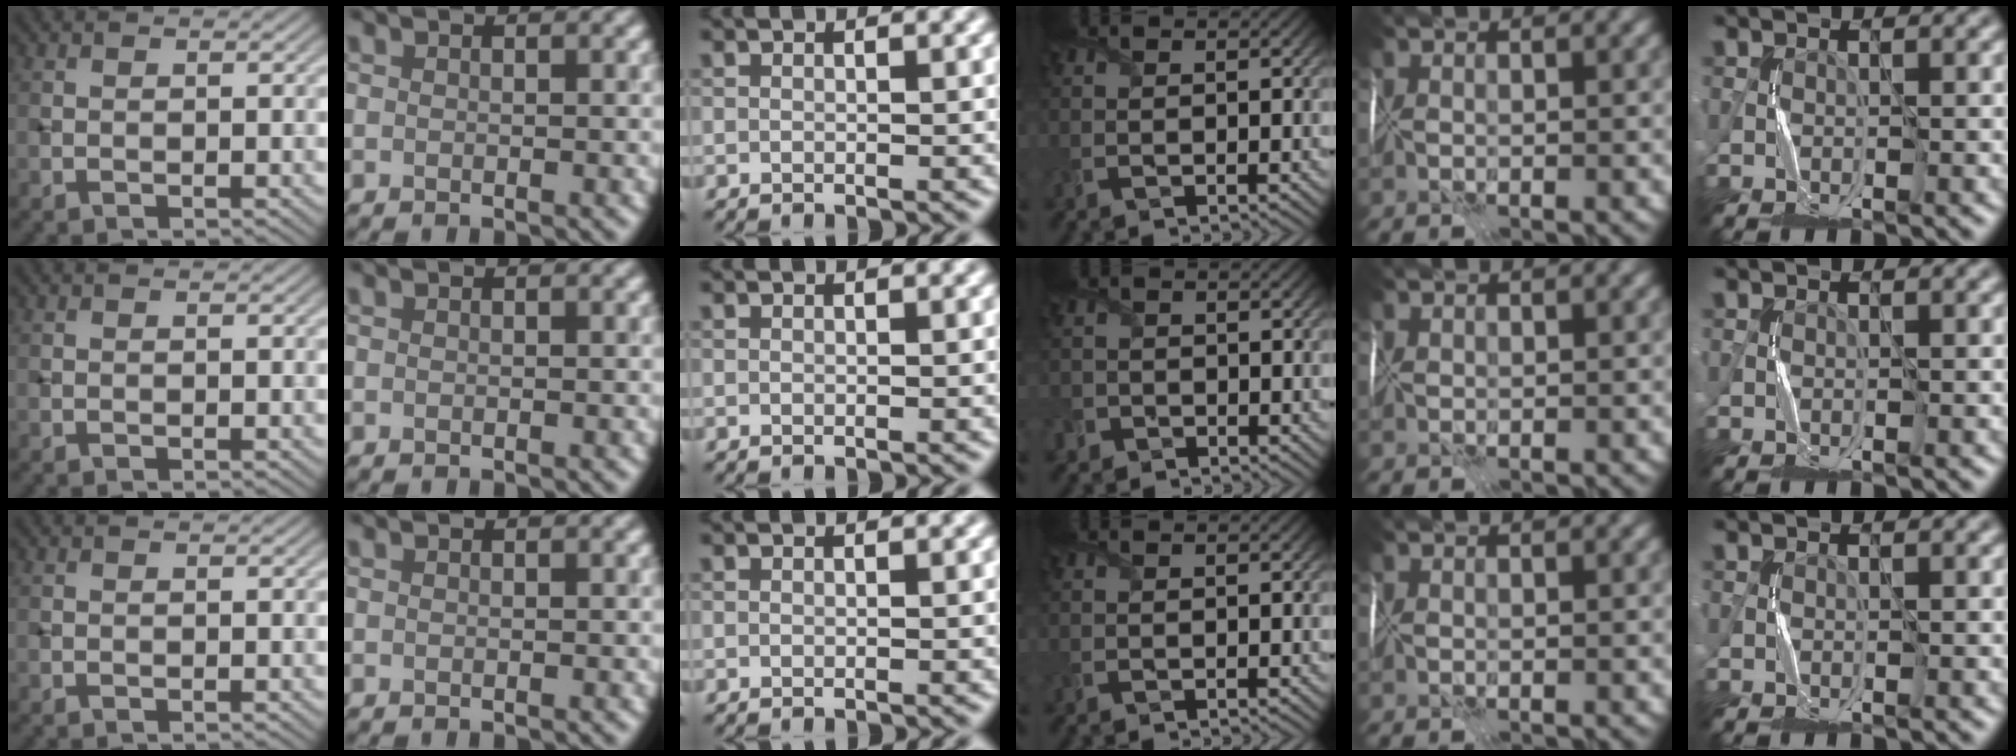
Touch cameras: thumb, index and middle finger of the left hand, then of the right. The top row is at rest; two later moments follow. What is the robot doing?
{"motion": "fold", "object": "wrapping paper"}